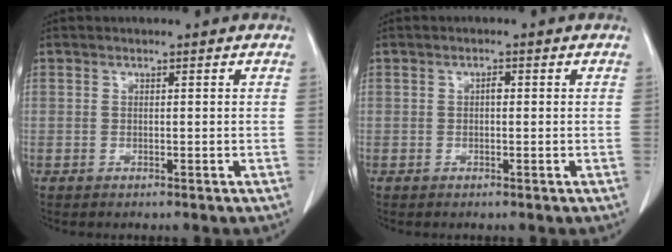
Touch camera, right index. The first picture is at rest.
{"total": 0.9, "force": [0.0, 0.4, 0.8], "torque": [-0.012, 0.004, -0.002]}